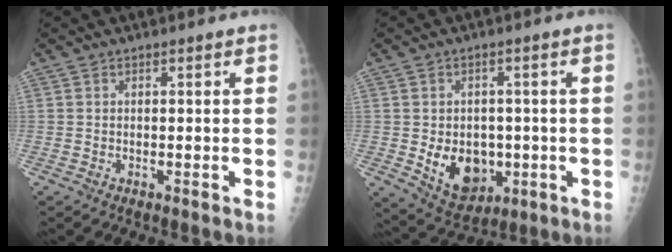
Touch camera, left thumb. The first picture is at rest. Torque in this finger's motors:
{"motor_torque": [0.99, 1.14, 0.38, -0.19, 0.23]}